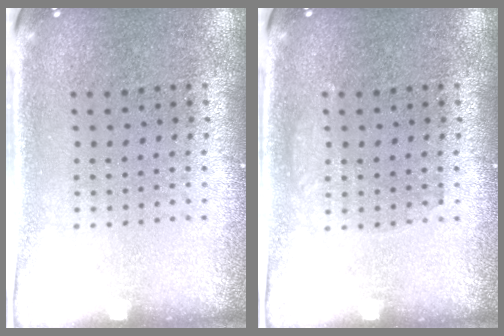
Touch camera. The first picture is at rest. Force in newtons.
{"total": 0.9, "press": 0.9, "slide": 0.2}